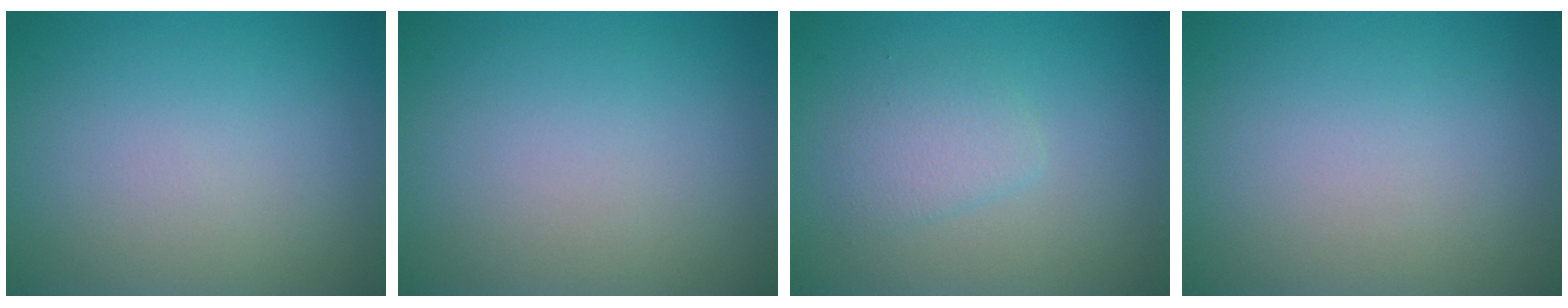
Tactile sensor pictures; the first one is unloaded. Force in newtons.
{"total": 0.0}
{"total": 2.1, "press": 2.1, "slide": 0.1}
{"total": 0.0}